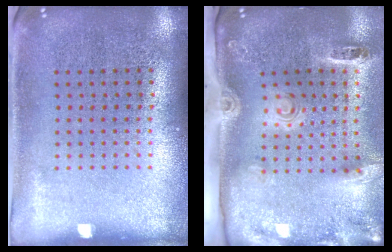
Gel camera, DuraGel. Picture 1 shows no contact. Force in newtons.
{"total": 2.9, "press": 1.9, "slide": 2.1}